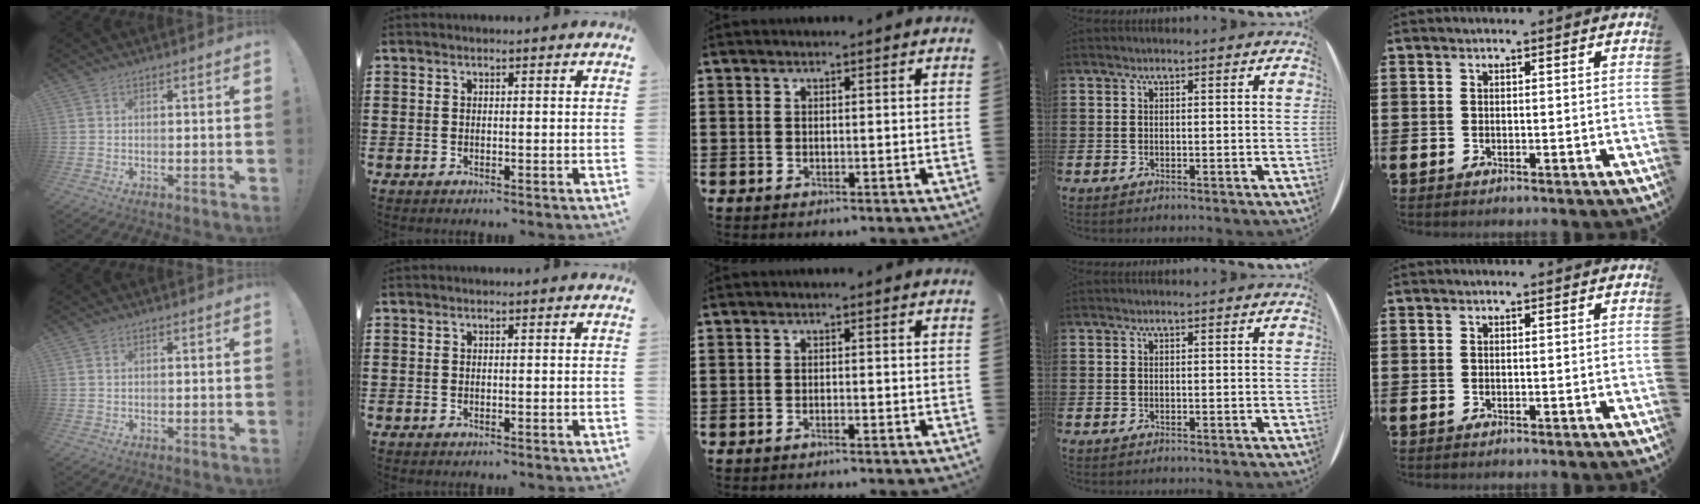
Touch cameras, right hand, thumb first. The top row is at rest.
{"thumb": {"total": 0.6, "force": [0.4, 0.4, 0.3], "torque": [-0.007, 0.002, 0.008]}, "middle": {"total": 0.7, "force": [-0.6, 0.0, 0.4], "torque": [-0.008, -0.001, -0.012]}}